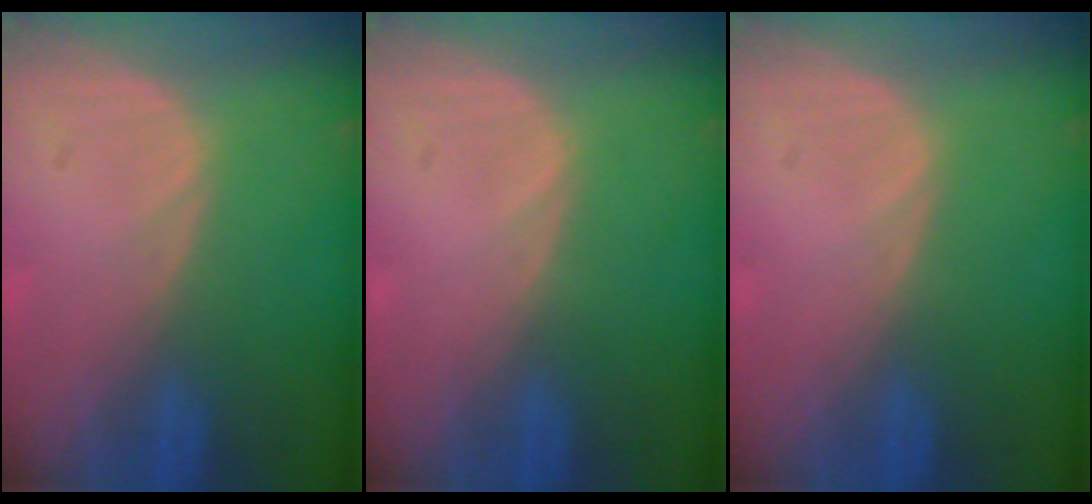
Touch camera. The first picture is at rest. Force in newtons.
{"total": 0.0}
{"total": 0.0}